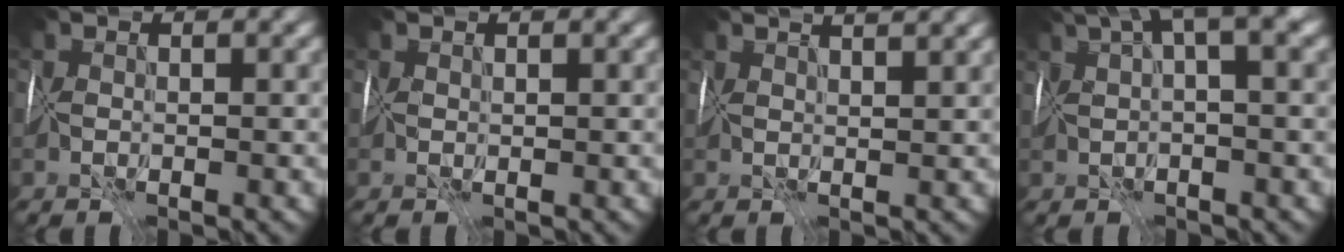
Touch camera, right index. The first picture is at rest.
{"total": 0.6, "force": [0.5, 0.4, 0.2], "torque": [-0.004, 0.001, 0.011]}
{"total": 4.9, "force": [3.7, 1.4, 3.0], "torque": [-0.047, 0.037, 0.057]}
{"total": 6.7, "force": [3.8, 1.1, 5.4], "torque": [-0.106, 0.018, 0.071]}